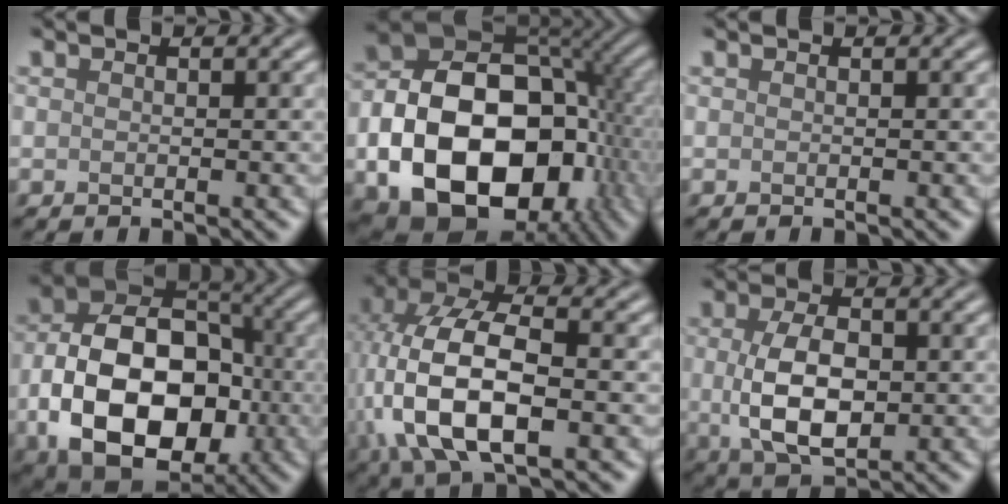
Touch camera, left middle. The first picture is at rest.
{"total": 17.0, "force": [-4.2, 11.7, 11.7], "torque": [-0.198, -0.026, -0.069]}
{"total": 0.0}
{"total": 14.6, "force": [-3.4, 10.1, 10.0], "torque": [-0.167, -0.017, -0.064]}
{"total": 11.3, "force": [-1.6, 5.9, 9.6], "torque": [-0.210, 0.003, -0.034]}
{"total": 6.5, "force": [0.0, 3.6, 5.4], "torque": [-0.114, -0.002, 0.000]}